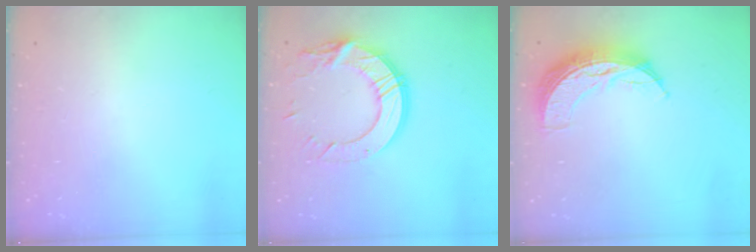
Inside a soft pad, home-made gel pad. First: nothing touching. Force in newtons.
{"total": 16.0, "press": 16.0, "slide": 1.0}
{"total": 10.9, "press": 10.9, "slide": 0.4}